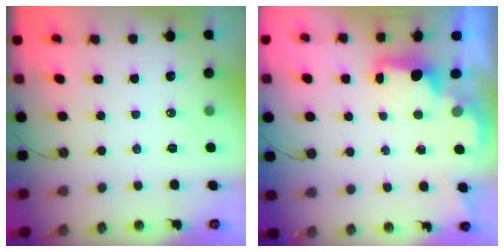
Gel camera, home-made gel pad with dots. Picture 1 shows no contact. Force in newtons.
{"total": 2.0, "press": 1.9, "slide": 0.8}